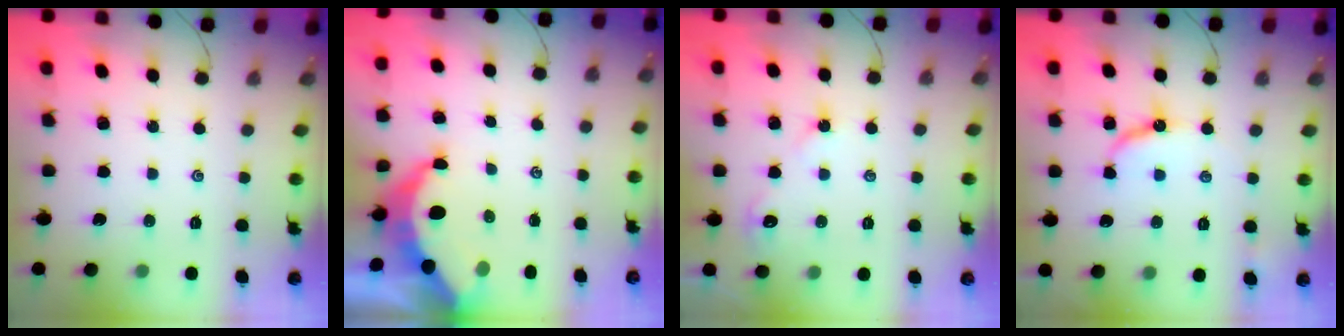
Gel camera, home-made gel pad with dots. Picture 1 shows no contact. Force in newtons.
{"total": 6.6, "press": 6.5, "slide": 0.9}
{"total": 3.9, "press": 3.9, "slide": 0.4}
{"total": 9.0, "press": 9.0, "slide": 0.8}